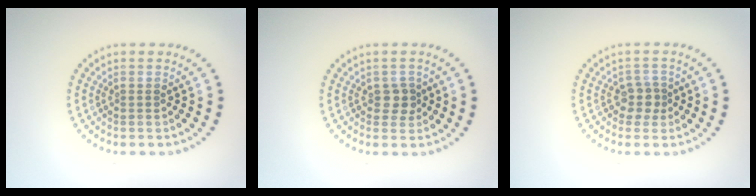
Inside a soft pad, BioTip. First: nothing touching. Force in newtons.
{"total": 1.6, "press": 1.5, "slide": 0.6}
{"total": 2.0, "press": 1.6, "slide": 1.1}